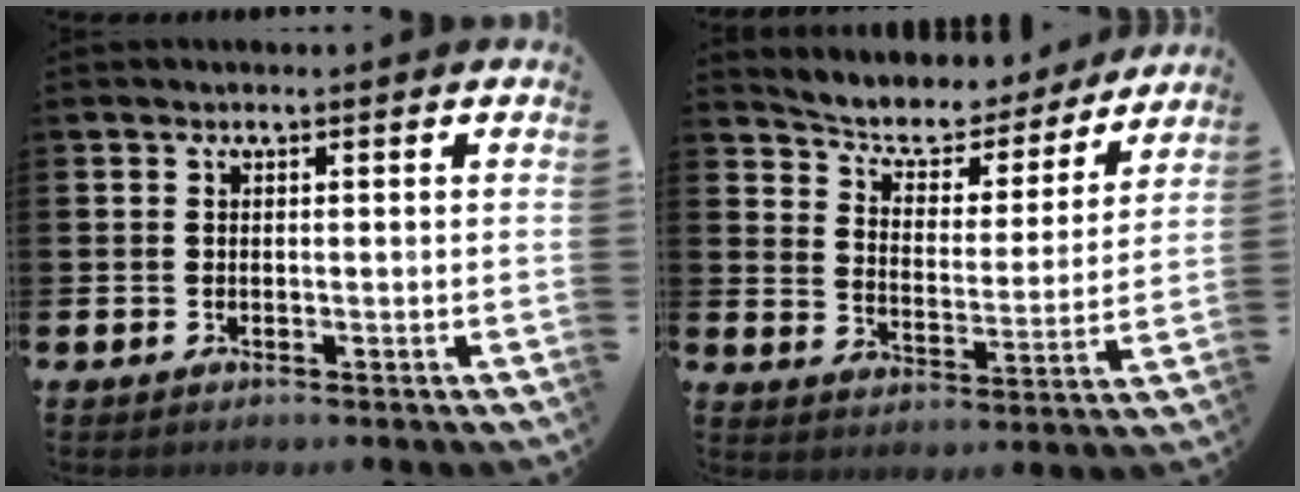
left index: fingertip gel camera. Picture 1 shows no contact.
{"total": 6.6, "force": [5.9, 2.6, 1.4], "torque": [-0.055, -0.044, 0.097]}